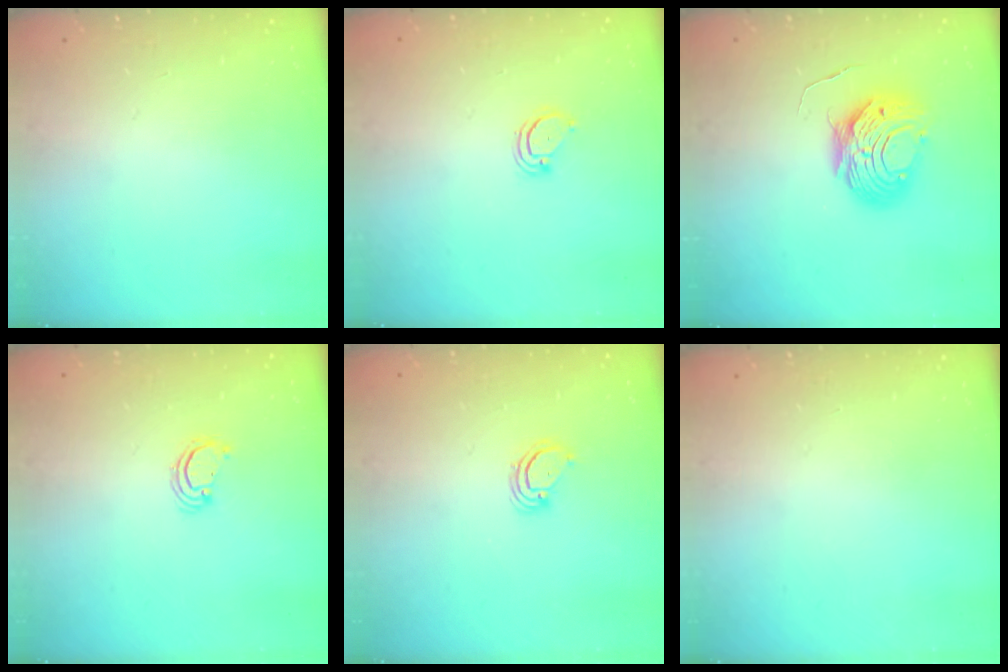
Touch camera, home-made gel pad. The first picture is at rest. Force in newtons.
{"total": 3.0, "press": 3.0, "slide": 0.2}
{"total": 9.4, "press": 9.4, "slide": 1.0}
{"total": 2.2, "press": 2.2, "slide": 0.2}
{"total": 2.9, "press": 2.9, "slide": 0.2}
{"total": 0.0}